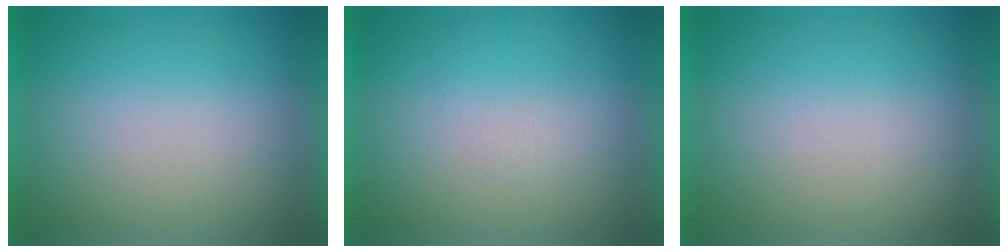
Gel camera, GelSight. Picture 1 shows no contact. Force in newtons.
{"total": 1.1}
{"total": 0.0}